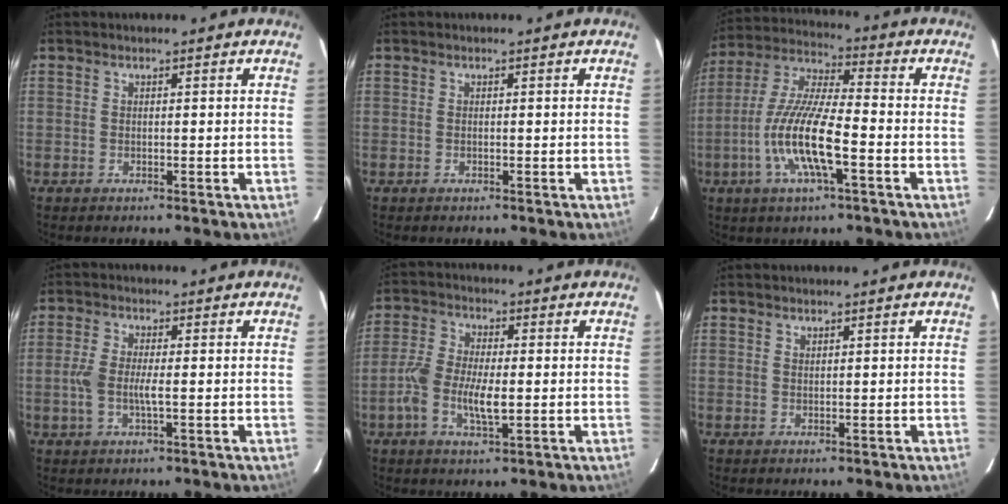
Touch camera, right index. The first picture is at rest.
{"total": 0.0}
{"total": 13.9, "force": [-4.7, 2.7, 12.8], "torque": [-0.263, -0.008, -0.095]}
{"total": 4.8, "force": [-0.8, 1.5, 4.5], "torque": [-0.099, 0.000, -0.015]}
{"total": 7.7, "force": [-1.7, 3.0, 6.8], "torque": [-0.145, 0.001, -0.038]}
{"total": 0.5, "force": [0.5, 0.1, 0.0], "torque": [-0.001, 0.001, 0.011]}